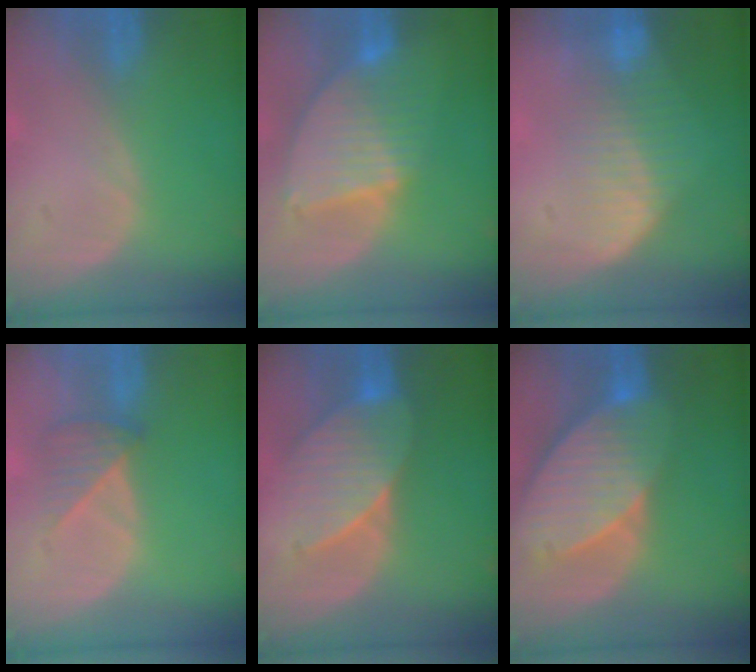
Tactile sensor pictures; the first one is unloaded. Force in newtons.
{"total": 8.4, "press": 7.5, "slide": 3.8}
{"total": 7.3, "press": 6.7, "slide": 2.9}
{"total": 3.5, "press": 3.5, "slide": 0.4}
{"total": 7.5, "press": 7.4, "slide": 0.5}
{"total": 10.7, "press": 9.4, "slide": 5.1}